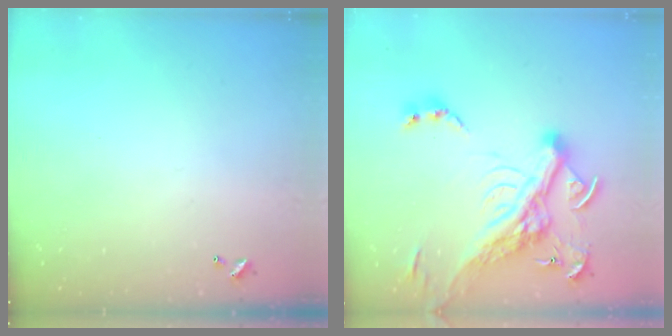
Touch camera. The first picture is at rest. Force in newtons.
{"total": 14.9, "press": 14.6, "slide": 2.7}